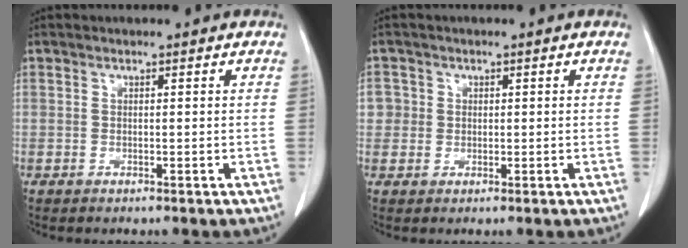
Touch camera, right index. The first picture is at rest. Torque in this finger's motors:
{"motor_torque": [-0.02, 0.01, 0.00, 0.02]}